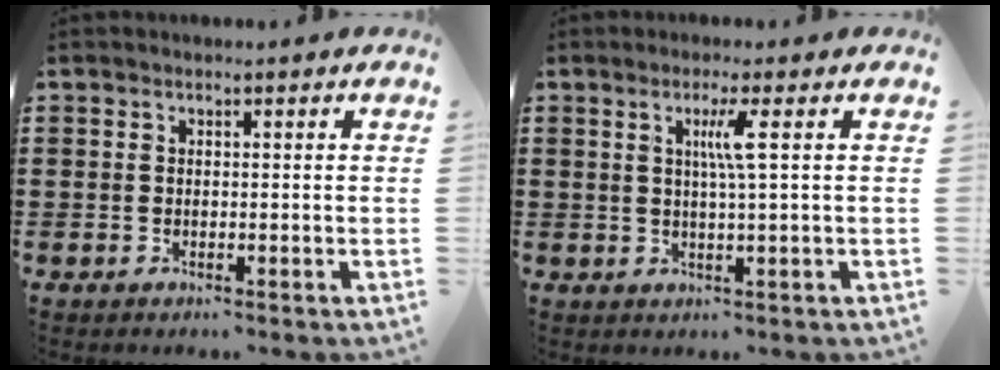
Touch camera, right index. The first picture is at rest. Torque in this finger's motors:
{"motor_torque": [0.49, -0.11, 0.20, 0.04]}